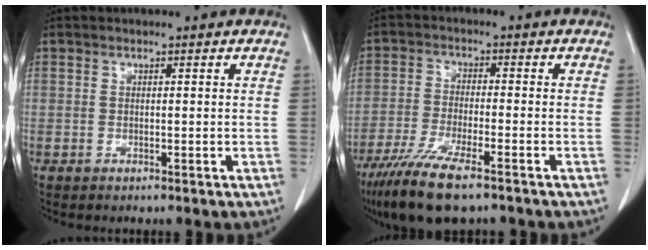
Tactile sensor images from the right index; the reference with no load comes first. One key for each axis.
{"total": 11.1, "fx": -8.0, "fy": 1.8, "fz": 7.4, "tx": -0.135, "ty": -0.029, "tz": -0.137}